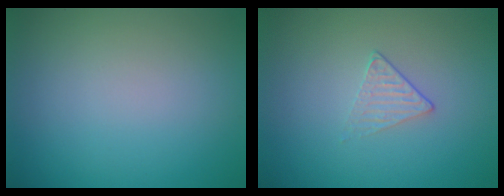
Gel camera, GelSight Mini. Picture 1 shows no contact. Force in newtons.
{"total": 1.2, "press": 0.7, "slide": 1.0}